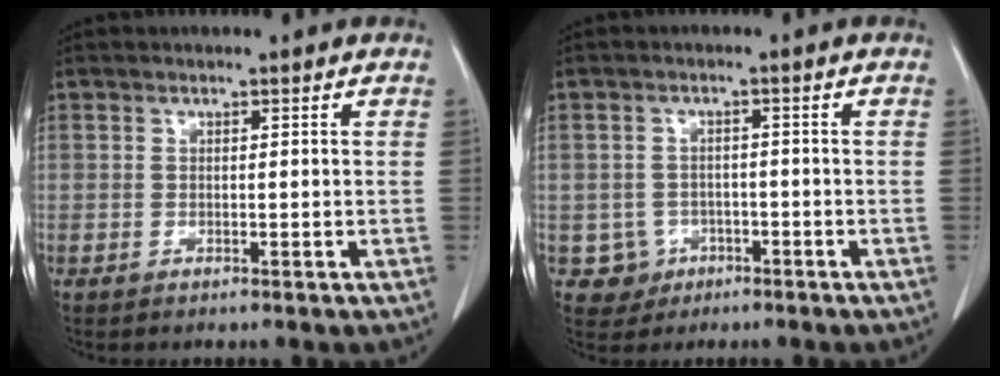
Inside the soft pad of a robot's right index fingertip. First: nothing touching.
{"total": 3.9, "force": [-1.5, 3.6, 0.0], "torque": [0.007, 0.014, -0.018]}